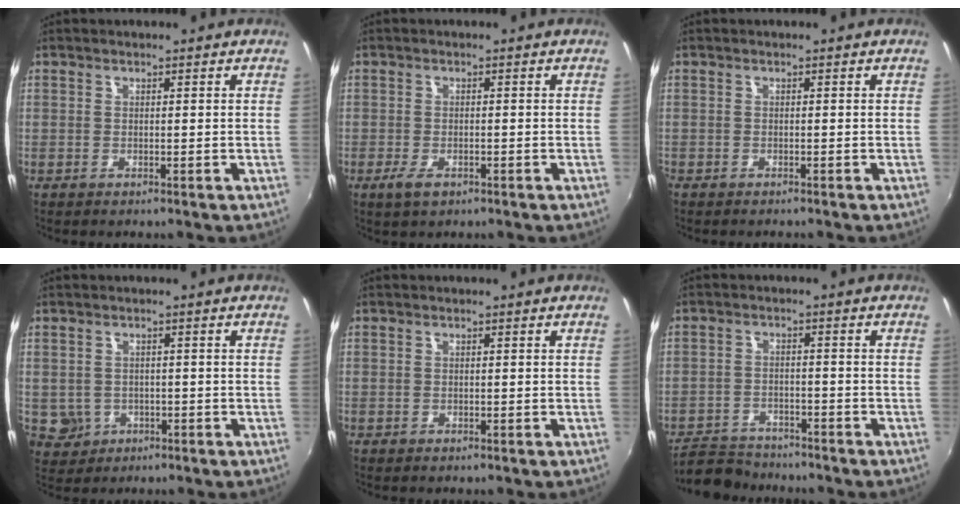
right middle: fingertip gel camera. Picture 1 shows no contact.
{"total": 3.7, "force": [-1.9, 1.9, 2.4], "torque": [-0.053, -0.007, -0.034]}
{"total": 1.4, "force": [-1.2, 0.7, 0.4], "torque": [-0.012, -0.004, -0.017]}
{"total": 6.1, "force": [-1.0, 5.7, 1.8], "torque": [-0.051, 0.003, 0.000]}
{"total": 1.0, "force": [-0.2, 0.9, 0.4], "torque": [-0.004, -0.003, -0.005]}
{"total": 8.8, "force": [-7.9, 3.4, 2.1], "torque": [-0.070, -0.003, -0.133]}